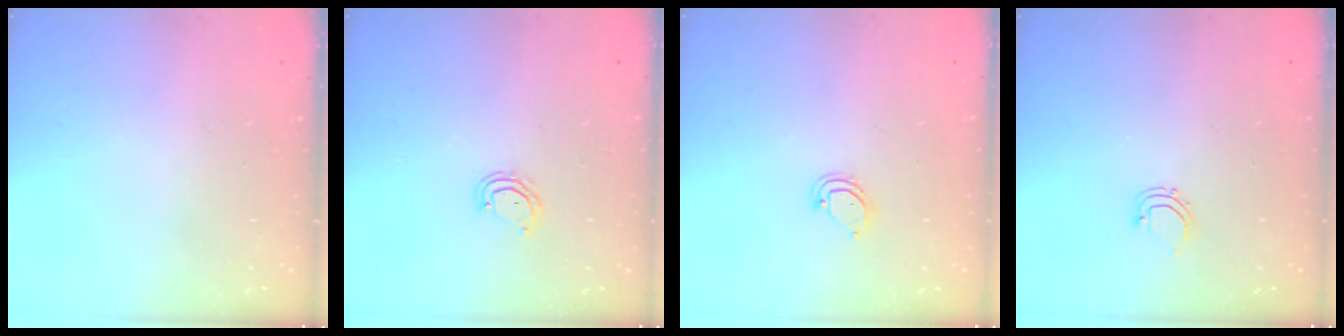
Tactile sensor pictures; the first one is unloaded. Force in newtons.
{"total": 4.2, "press": 4.2, "slide": 0.4}
{"total": 3.1, "press": 3.1, "slide": 0.2}
{"total": 3.9, "press": 3.8, "slide": 0.7}